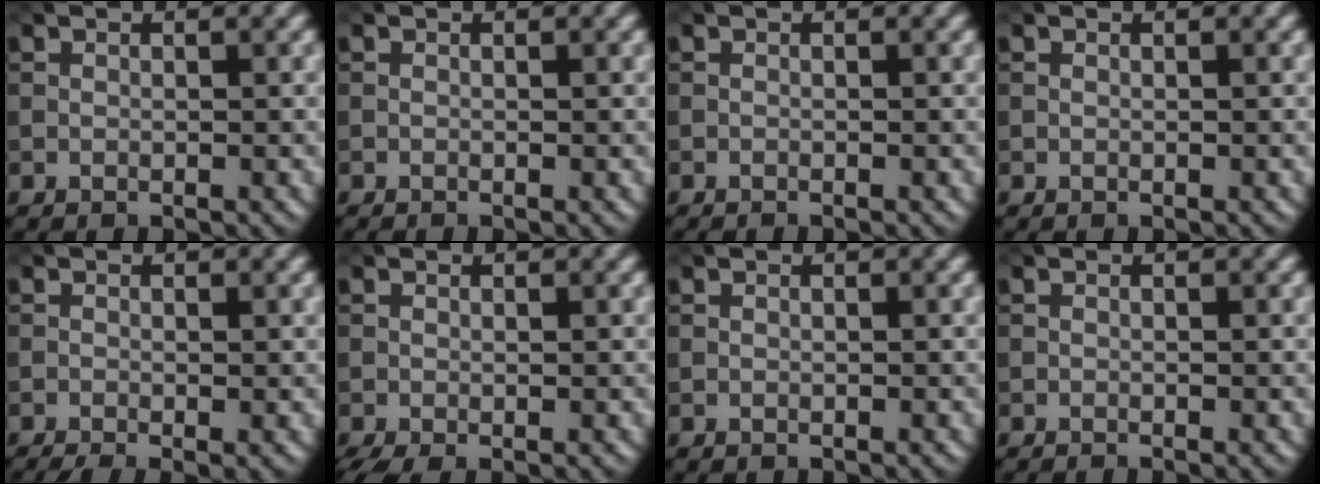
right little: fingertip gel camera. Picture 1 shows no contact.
{"total": 0.5, "force": [-0.5, -0.1, 0.2], "torque": [-0.005, -0.004, -0.011]}
{"total": 0.8, "force": [-0.8, -0.2, 0.2], "torque": [-0.004, -0.008, -0.016]}
{"total": 0.0}
{"total": 2.3, "force": [-1.1, 0.7, 1.9], "torque": [-0.040, -0.007, -0.025]}
{"total": 2.5, "force": [-1.3, 1.0, 1.9], "torque": [-0.049, -0.005, -0.023]}
{"total": 0.0}
{"total": 0.8, "force": [-0.7, -0.1, 0.4], "torque": [-0.008, -0.007, -0.015]}